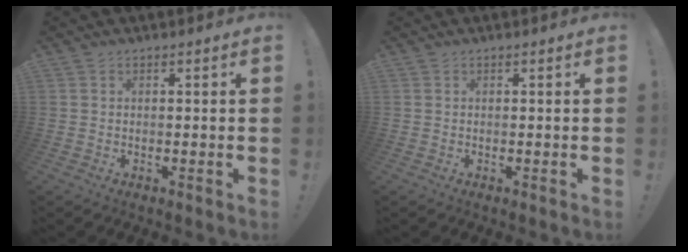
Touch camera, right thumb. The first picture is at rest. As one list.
[{"total": 0.0}]